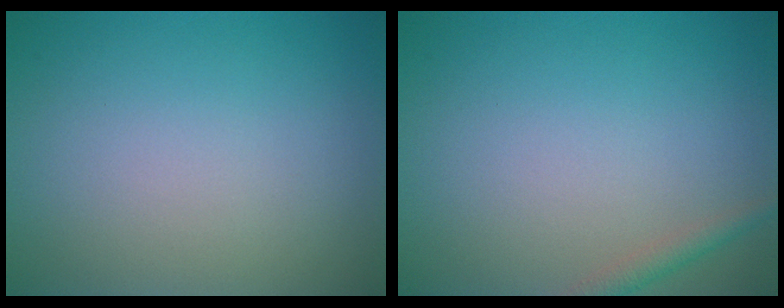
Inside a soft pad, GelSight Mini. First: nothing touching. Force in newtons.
{"total": 1.4, "press": 1.4, "slide": 0.1}